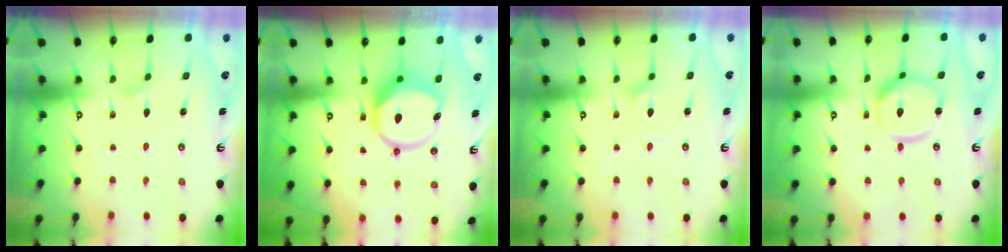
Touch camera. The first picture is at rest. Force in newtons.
{"total": 10.5, "press": 10.4, "slide": 1.6}
{"total": 2.1, "press": 2.1, "slide": 0.2}
{"total": 13.0, "press": 12.9, "slide": 1.2}